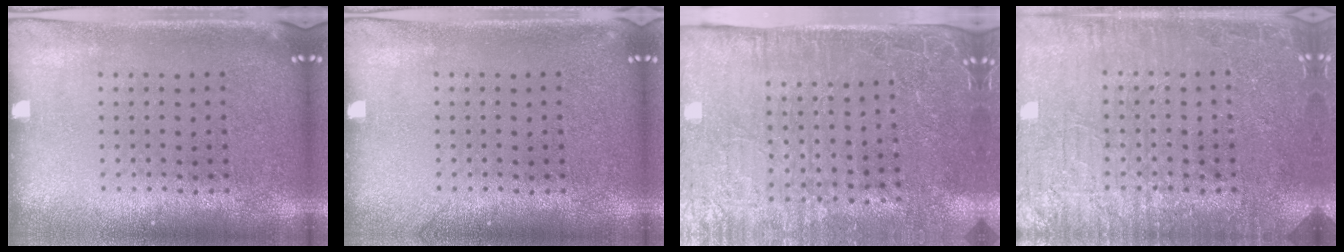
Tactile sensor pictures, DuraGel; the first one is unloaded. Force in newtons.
{"total": 0.5, "press": 0.5, "slide": 0.1}
{"total": 4.5, "press": 3.9, "slide": 2.2}
{"total": 6.3, "press": 6.2, "slide": 1.0}